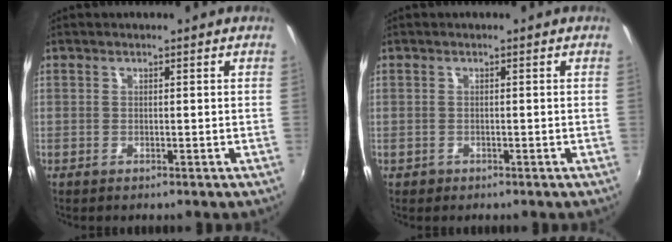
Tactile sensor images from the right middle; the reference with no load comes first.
{"total": 0.7, "force": [-0.5, 0.5, 0.1], "torque": [-0.004, -0.003, -0.006]}